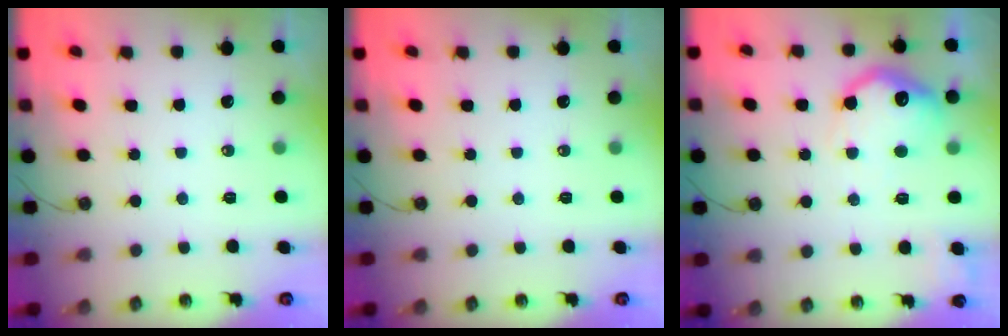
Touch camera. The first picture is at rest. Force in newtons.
{"total": 0.0}
{"total": 14.5, "press": 14.5, "slide": 0.8}